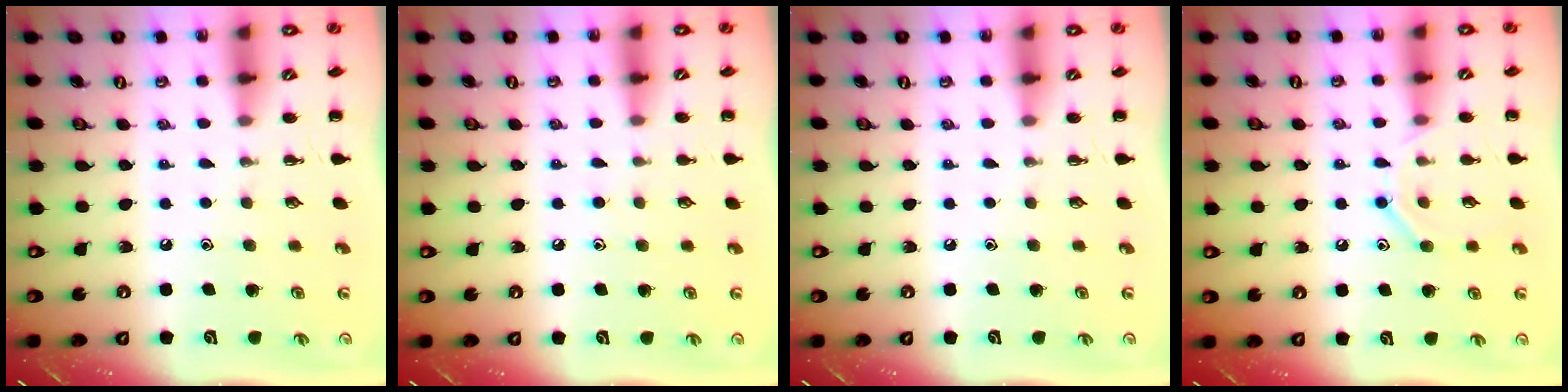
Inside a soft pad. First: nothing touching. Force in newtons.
{"total": 4.2, "press": 3.9, "slide": 1.5}
{"total": 0.0}
{"total": 9.0, "press": 9.0, "slide": 0.9}